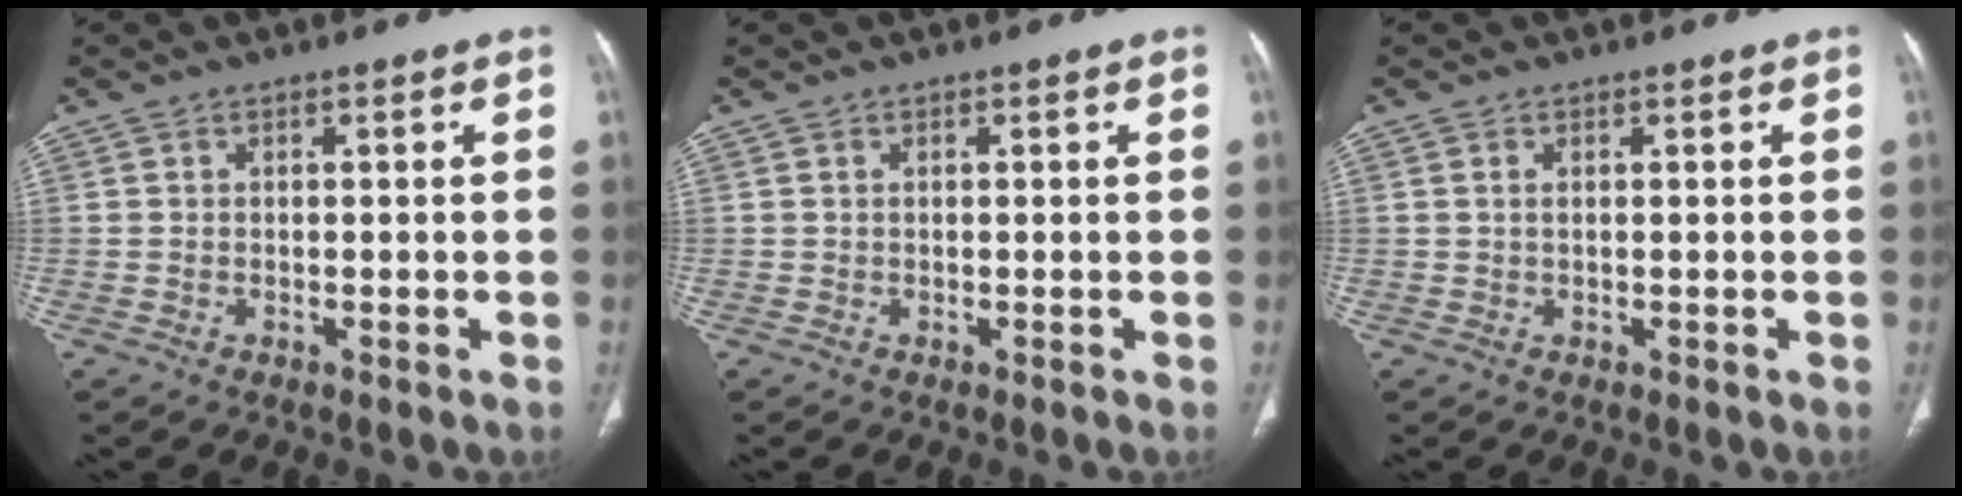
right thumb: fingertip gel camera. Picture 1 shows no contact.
{"total": 0.0}
{"total": 0.5, "force": [0.2, 0.2, 0.4], "torque": [-0.014, 0.004, 0.004]}